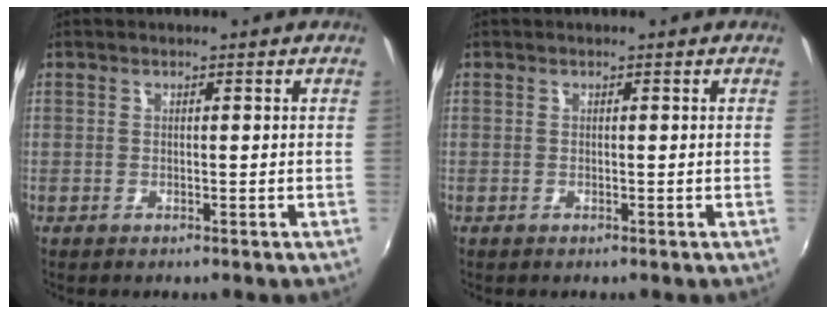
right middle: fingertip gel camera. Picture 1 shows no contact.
{"total": 0.0}